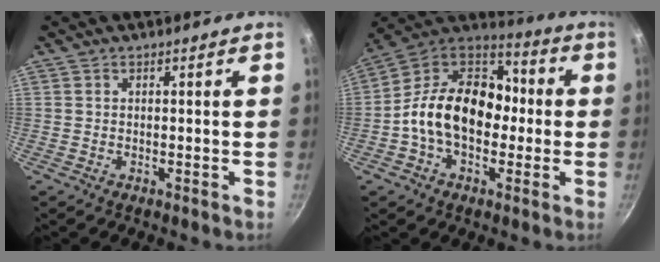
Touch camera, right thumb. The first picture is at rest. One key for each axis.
{"total": 18.8, "fx": -1.7, "fy": 13.3, "fz": 13.2, "tx": -0.176, "ty": 0.051, "tz": -0.049}